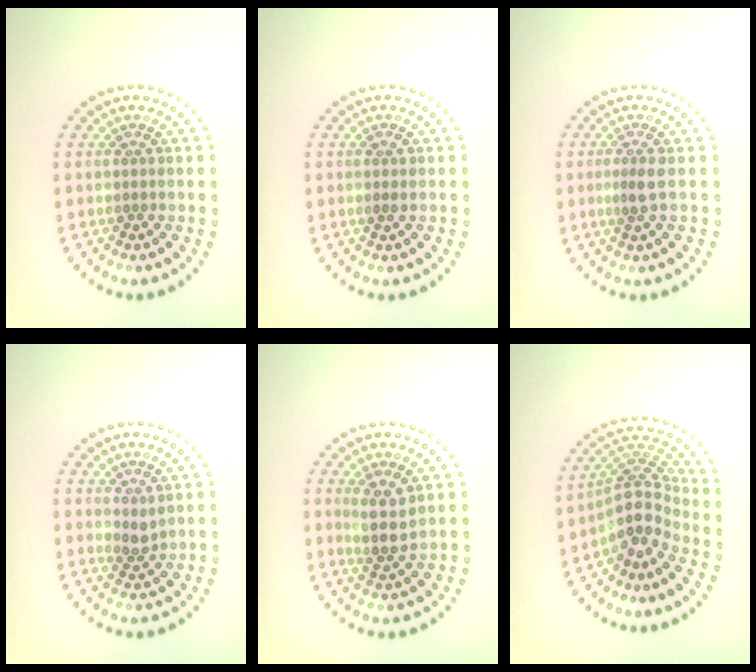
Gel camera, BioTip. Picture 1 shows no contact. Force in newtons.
{"total": 0.8, "press": 0.7, "slide": 0.4}
{"total": 1.6, "press": 1.3, "slide": 1.0}
{"total": 1.3, "press": 1.0, "slide": 0.8}
{"total": 2.6, "press": 2.2, "slide": 1.3}
{"total": 3.8, "press": 2.9, "slide": 2.5}